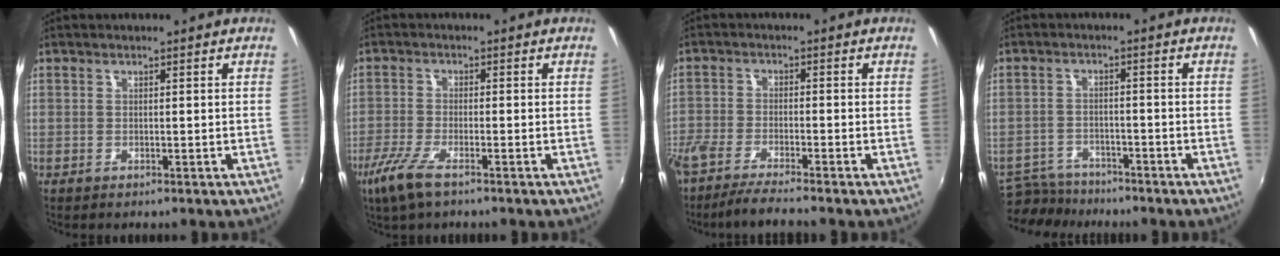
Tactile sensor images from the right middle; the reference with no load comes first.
{"total": 6.7, "force": [-4.5, 1.6, 4.7], "torque": [-0.120, -0.019, -0.089]}
{"total": 7.8, "force": [-6.8, 0.4, 3.9], "torque": [-0.102, -0.025, -0.127]}
{"total": 7.6, "force": [-6.9, 2.8, 1.4], "torque": [-0.049, -0.004, -0.118]}